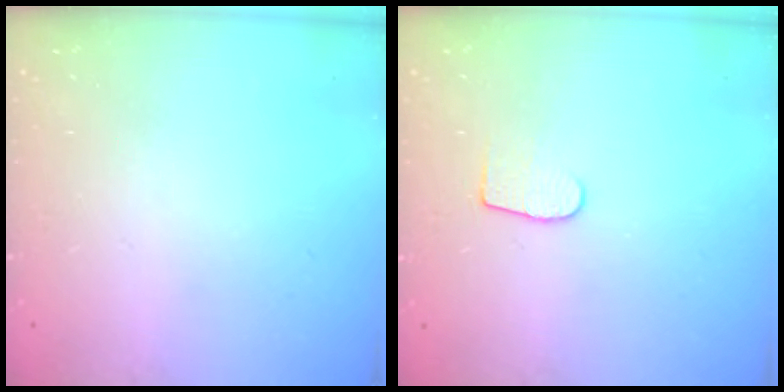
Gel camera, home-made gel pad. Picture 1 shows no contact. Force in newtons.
{"total": 5.8, "press": 5.8, "slide": 0.5}